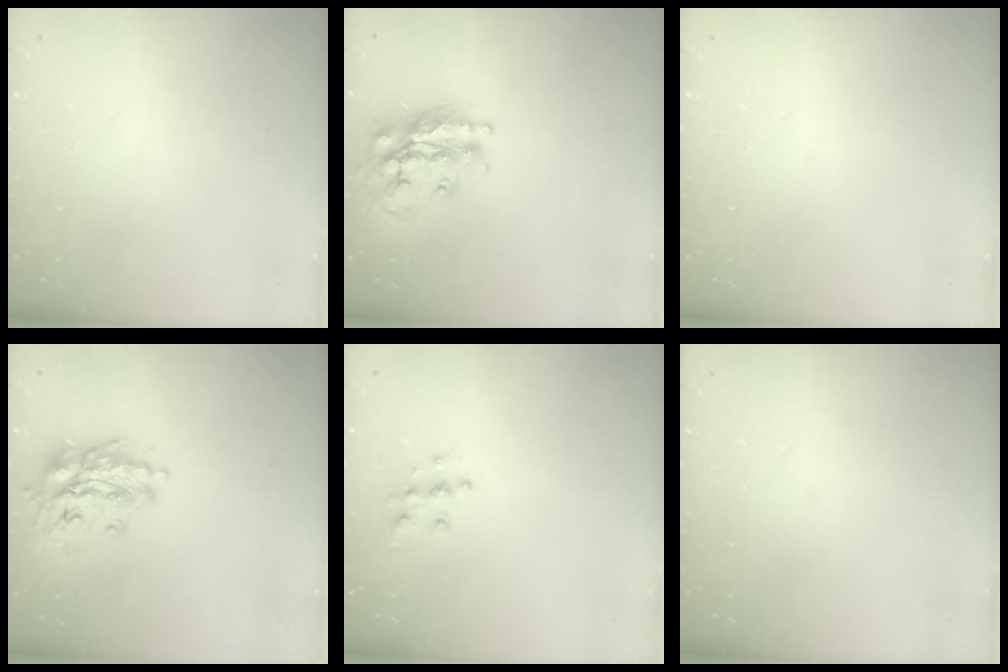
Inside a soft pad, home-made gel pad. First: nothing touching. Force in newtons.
{"total": 17.9, "press": 17.8, "slide": 1.5}
{"total": 0.0}
{"total": 14.5, "press": 14.3, "slide": 2.1}
{"total": 5.6, "press": 5.6, "slide": 0.3}
{"total": 0.0}